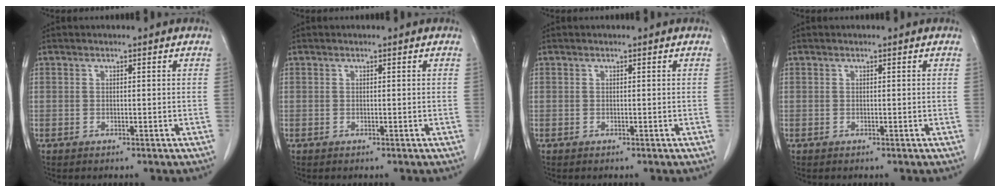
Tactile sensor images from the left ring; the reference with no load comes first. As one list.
[{"total": 0.0}, {"total": 0.0}, {"total": 0.0}]